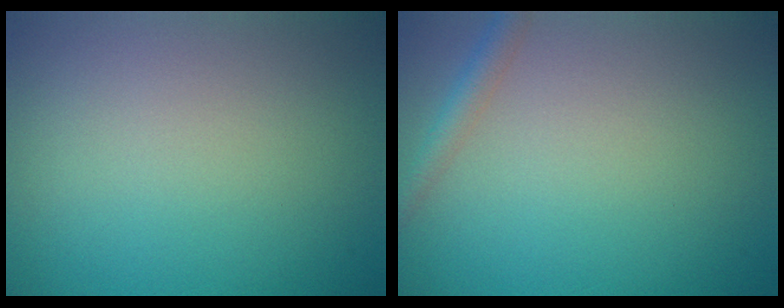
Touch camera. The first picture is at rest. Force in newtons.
{"total": 1.8, "press": 1.8, "slide": 0.0}